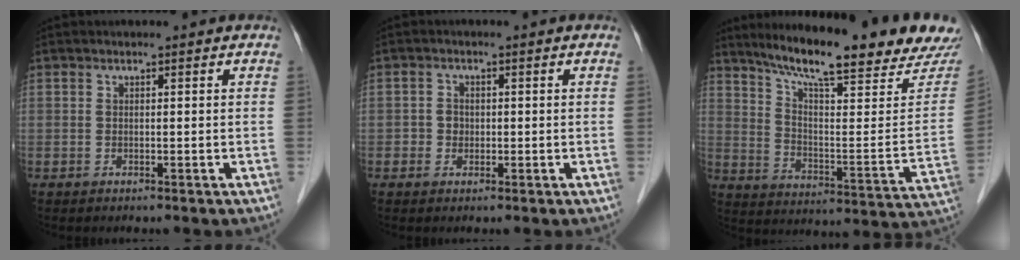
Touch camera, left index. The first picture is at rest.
{"total": 1.8, "force": [-0.2, 1.7, 0.6], "torque": [-0.008, 0.005, -0.004]}
{"total": 22.5, "force": [19.2, 1.3, 11.8], "torque": [-0.185, -0.052, 0.269]}